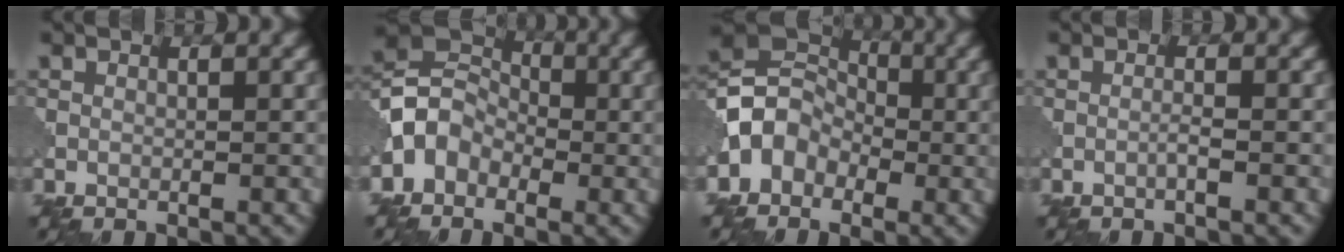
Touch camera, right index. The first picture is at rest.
{"total": 4.5, "force": [-1.8, 3.6, 2.0], "torque": [-0.033, 0.011, -0.050]}
{"total": 5.0, "force": [-1.6, 4.2, 2.1], "torque": [-0.032, 0.010, -0.047]}
{"total": 0.9, "force": [-0.4, 0.0, 0.8], "torque": [-0.013, 0.005, -0.012]}